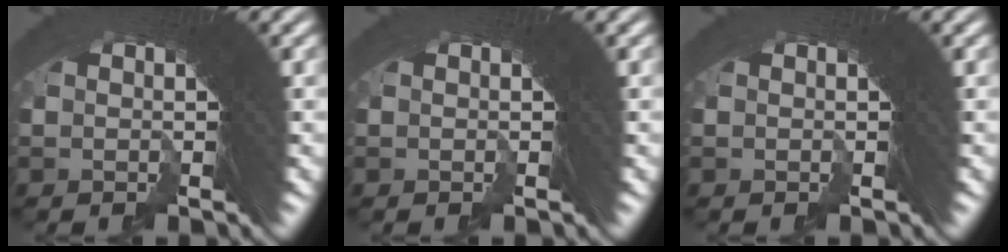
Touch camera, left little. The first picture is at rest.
{"total": 0.0}
{"total": 0.0}